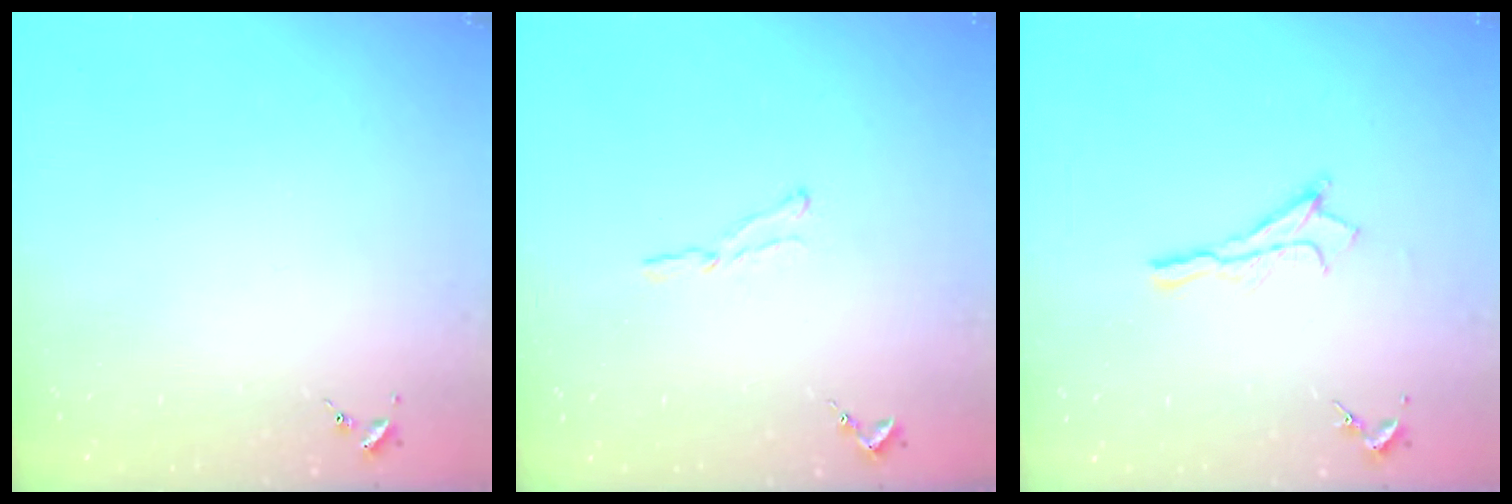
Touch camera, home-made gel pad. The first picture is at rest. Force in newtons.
{"total": 4.7, "press": 4.7, "slide": 0.4}
{"total": 9.4, "press": 9.4, "slide": 0.6}